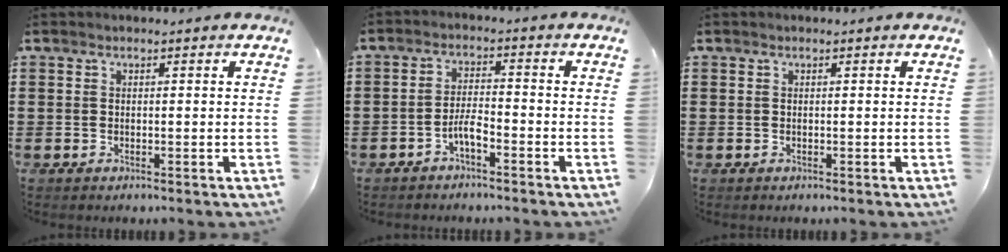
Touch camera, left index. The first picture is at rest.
{"total": 3.6, "force": [-2.1, 0.8, 2.8], "torque": [-0.065, 0.003, -0.044]}
{"total": 0.0}